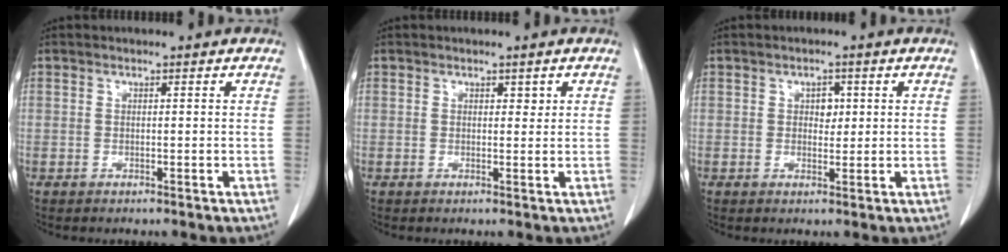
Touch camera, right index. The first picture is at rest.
{"total": 1.2, "force": [0.7, 0.7, 0.7], "torque": [-0.005, -0.003, 0.010]}
{"total": 2.2, "force": [0.6, 1.6, 1.4], "torque": [-0.016, 0.000, 0.009]}